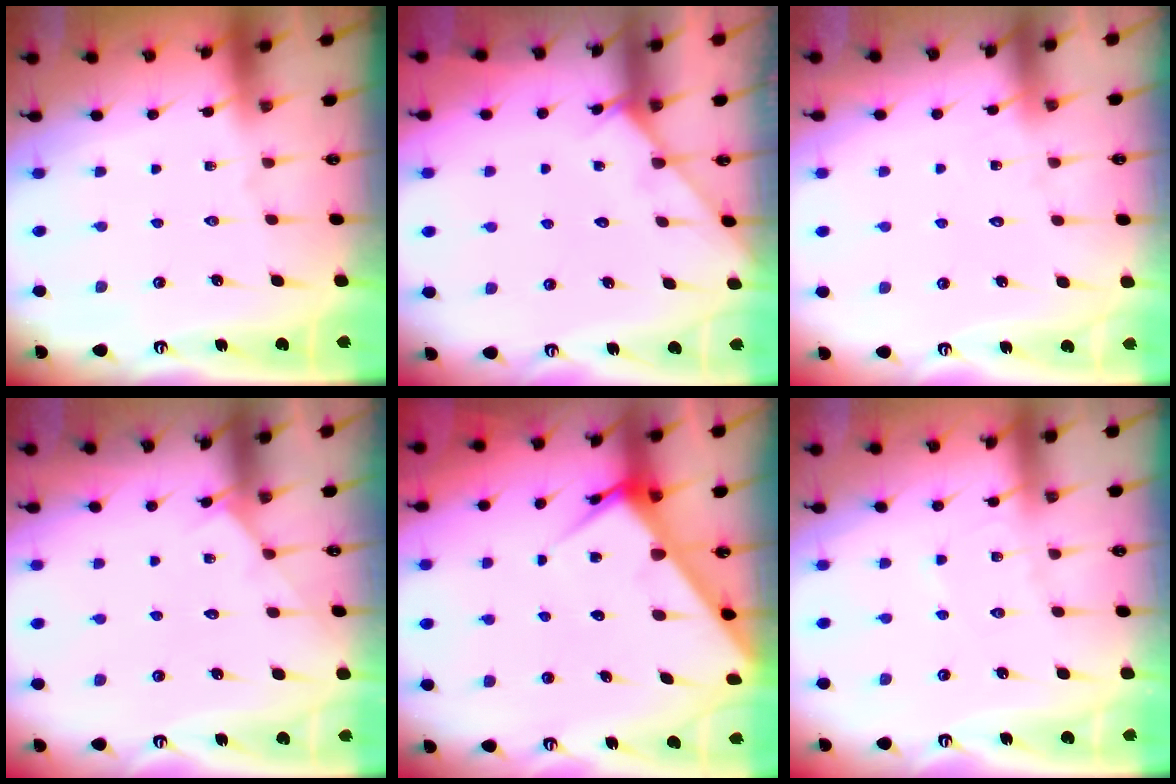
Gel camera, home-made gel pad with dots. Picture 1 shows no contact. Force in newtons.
{"total": 2.8, "press": 2.7, "slide": 0.4}
{"total": 6.3, "press": 6.3, "slide": 0.6}
{"total": 2.8, "press": 2.7, "slide": 0.4}
{"total": 5.4, "press": 5.4, "slide": 0.5}
{"total": 4.3, "press": 4.3, "slide": 0.3}